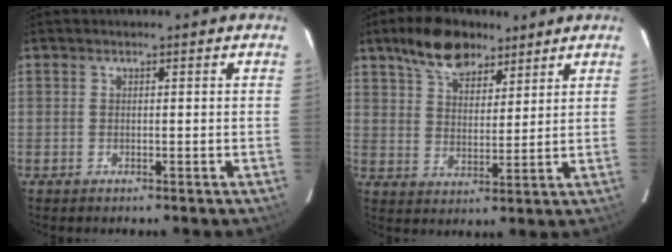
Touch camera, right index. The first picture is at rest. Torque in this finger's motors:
{"motor_torque": [0.36, 0.36, 0.21, 0.06]}